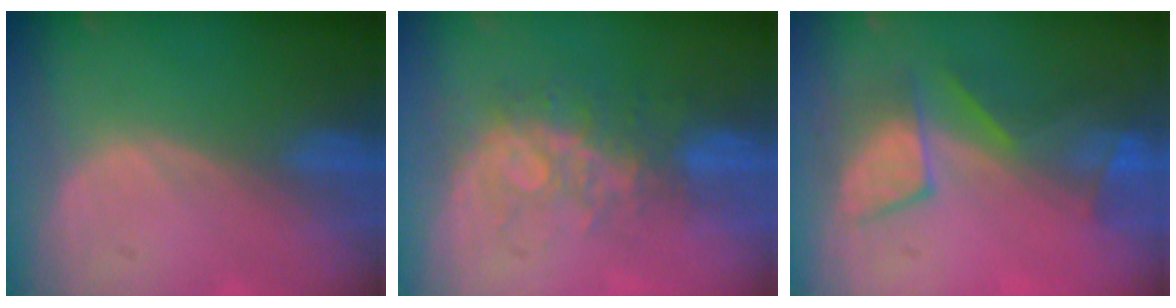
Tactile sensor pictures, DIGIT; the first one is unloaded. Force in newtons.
{"total": 8.4, "press": 7.0, "slide": 4.5}
{"total": 7.7, "press": 7.3, "slide": 2.5}